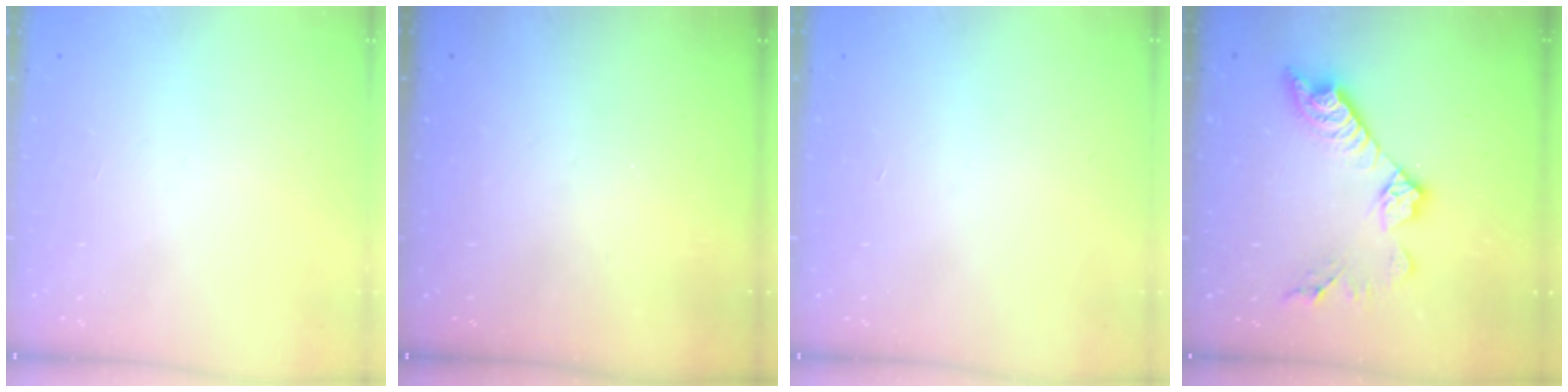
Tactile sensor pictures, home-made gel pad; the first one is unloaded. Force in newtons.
{"total": 0.0}
{"total": 0.0}
{"total": 12.7, "press": 12.7, "slide": 0.7}